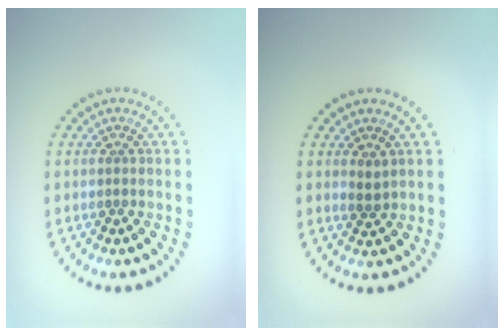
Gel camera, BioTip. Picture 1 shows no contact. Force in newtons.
{"total": 0.9, "press": 0.8, "slide": 0.4}